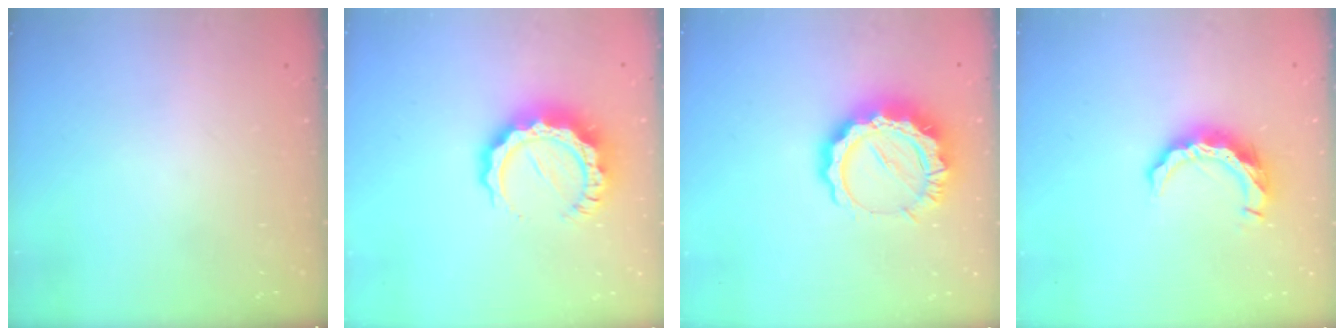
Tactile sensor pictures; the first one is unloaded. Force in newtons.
{"total": 12.1, "press": 12.0, "slide": 1.3}
{"total": 13.0, "press": 12.9, "slide": 1.2}
{"total": 9.5, "press": 9.5, "slide": 0.7}